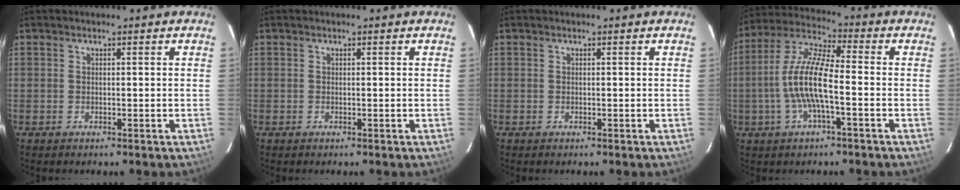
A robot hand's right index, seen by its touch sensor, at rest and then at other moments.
{"total": 0.0}
{"total": 0.0}
{"total": 11.5, "force": [-2.4, 2.4, 10.9], "torque": [-0.228, 0.007, -0.051]}